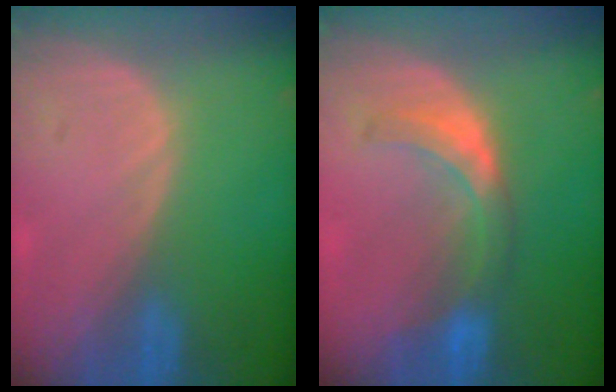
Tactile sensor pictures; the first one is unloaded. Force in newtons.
{"total": 5.9, "press": 5.8, "slide": 1.0}